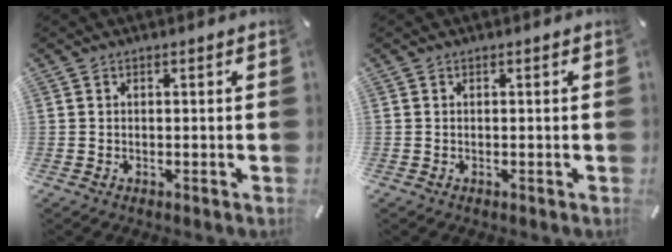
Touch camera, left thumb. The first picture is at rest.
{"total": 0.0}